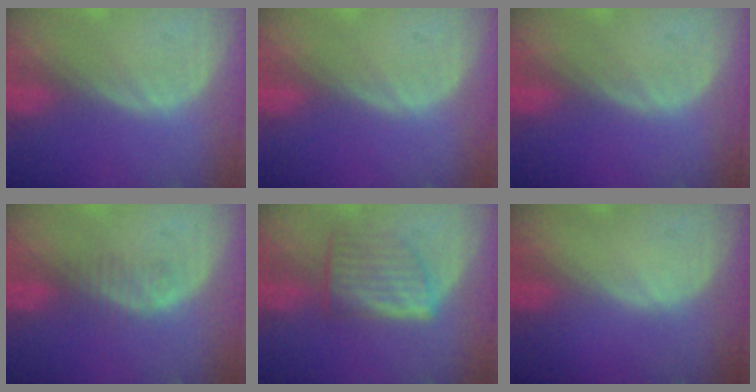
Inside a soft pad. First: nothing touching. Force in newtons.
{"total": 0.0}
{"total": 0.0}
{"total": 2.2, "press": 2.0, "slide": 0.9}
{"total": 6.0, "press": 5.8, "slide": 1.7}
{"total": 0.6, "press": 0.1, "slide": 0.6}